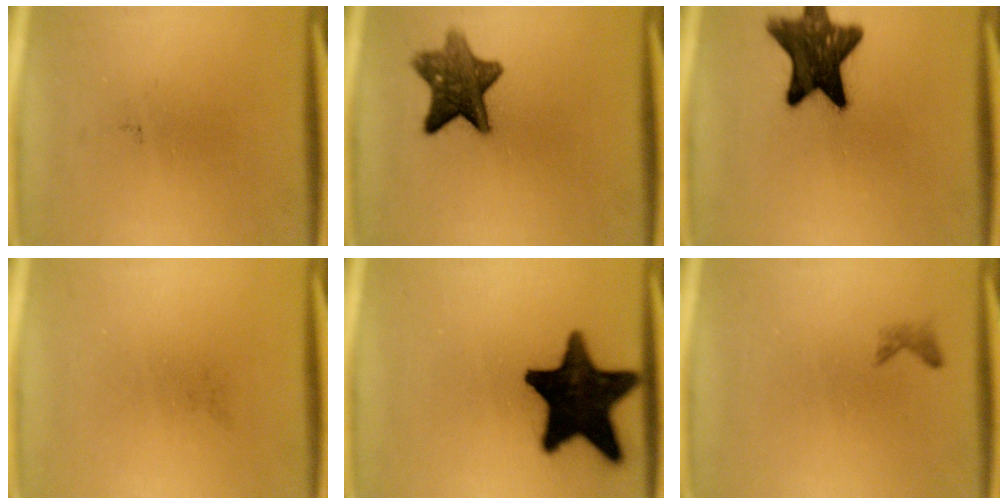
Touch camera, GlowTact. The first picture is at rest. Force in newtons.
{"total": 9.1}
{"total": 14.4}
{"total": 0.0}
{"total": 19.3}
{"total": 0.8}